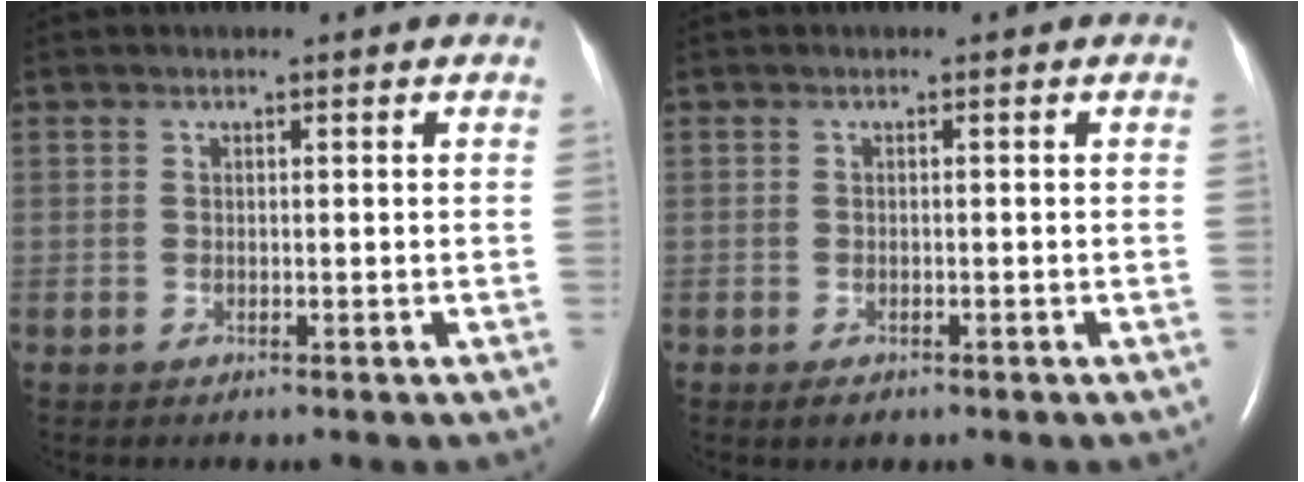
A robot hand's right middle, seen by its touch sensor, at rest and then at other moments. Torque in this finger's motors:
{"motor_torque": [0.12, -0.16, -0.04, 0.00]}